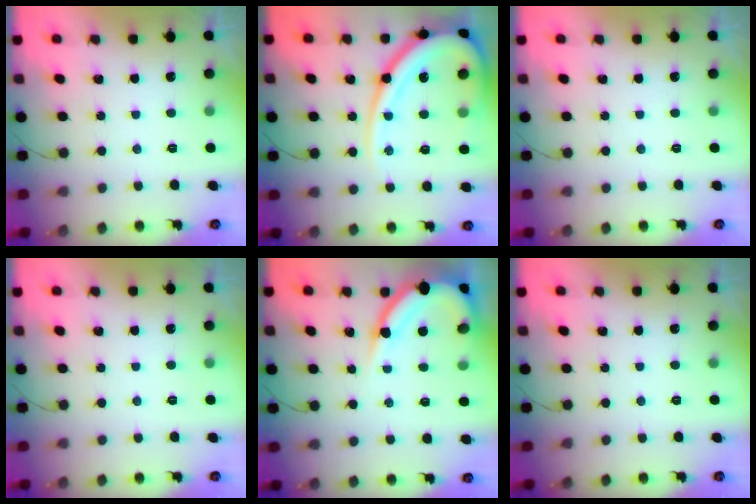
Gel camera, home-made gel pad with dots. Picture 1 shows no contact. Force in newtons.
{"total": 19.7, "press": 19.6, "slide": 2.0}
{"total": 0.0}
{"total": 0.0}
{"total": 10.6, "press": 10.6, "slide": 0.8}
{"total": 0.0}